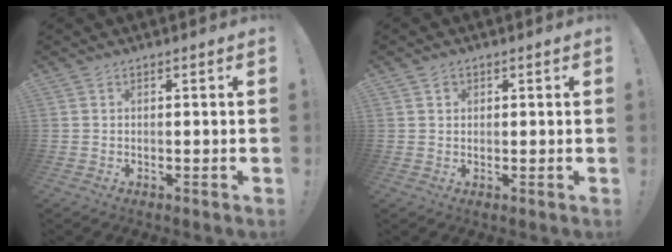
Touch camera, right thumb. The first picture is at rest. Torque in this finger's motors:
{"motor_torque": [-0.12, -0.39, 0.13, 0.02, 0.00]}